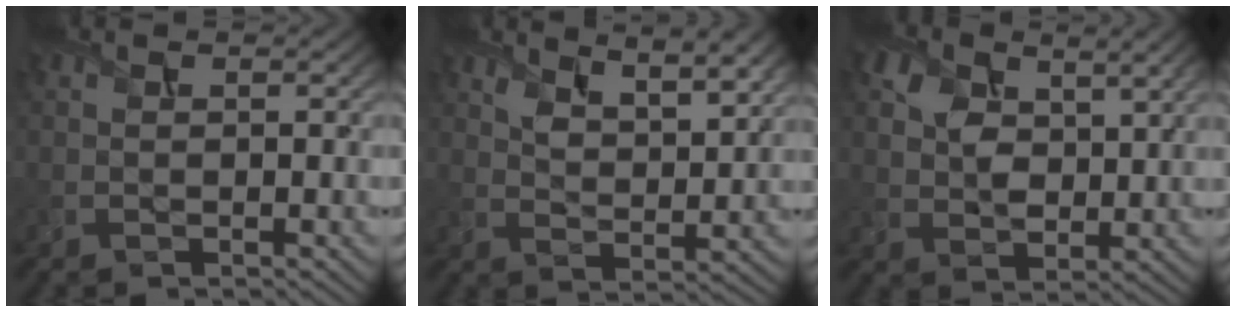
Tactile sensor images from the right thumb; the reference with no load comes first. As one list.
[{"total": 7.9, "force": [5.7, 2.6, 4.9], "torque": [-0.087, -0.007, 0.099]}, {"total": 6.6, "force": [3.1, 3.9, 4.4], "torque": [-0.100, 0.001, 0.058]}]